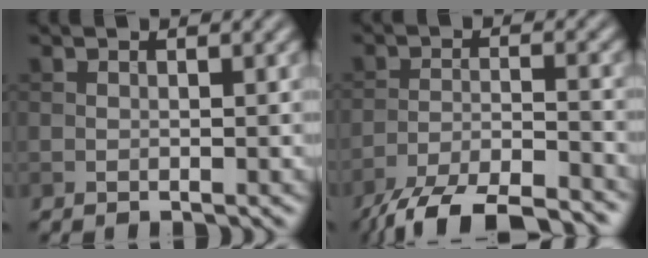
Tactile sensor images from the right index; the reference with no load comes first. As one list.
[{"total": 8.3, "force": [-7.1, 1.7, 4.0], "torque": [-0.070, -0.003, -0.125]}]